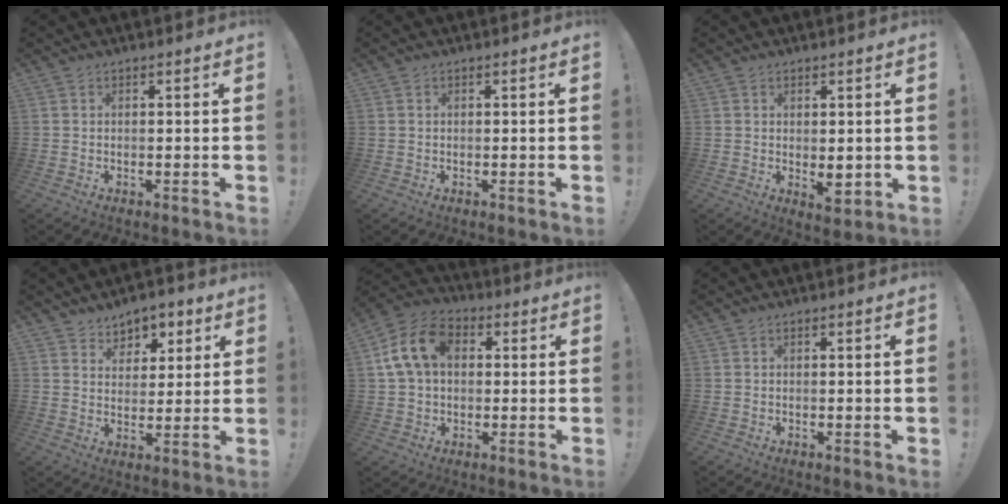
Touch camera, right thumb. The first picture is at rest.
{"total": 0.0}
{"total": 4.3, "force": [0.2, 2.4, 3.6], "torque": [-0.033, -0.007, 0.007]}
{"total": 6.3, "force": [3.8, 5.0, 0.7], "torque": [0.008, -0.033, 0.072]}
{"total": 13.9, "force": [3.2, 9.8, 9.3], "torque": [-0.163, 0.010, 0.065]}
{"total": 1.4, "force": [-0.4, -0.3, 1.4], "torque": [-0.022, -0.001, -0.008]}